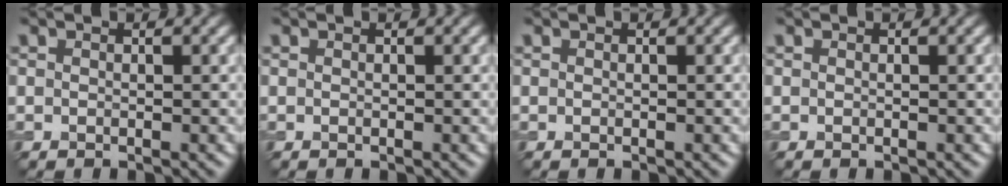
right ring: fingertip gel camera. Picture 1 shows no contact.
{"total": 0.0}
{"total": 0.0}
{"total": 0.0}